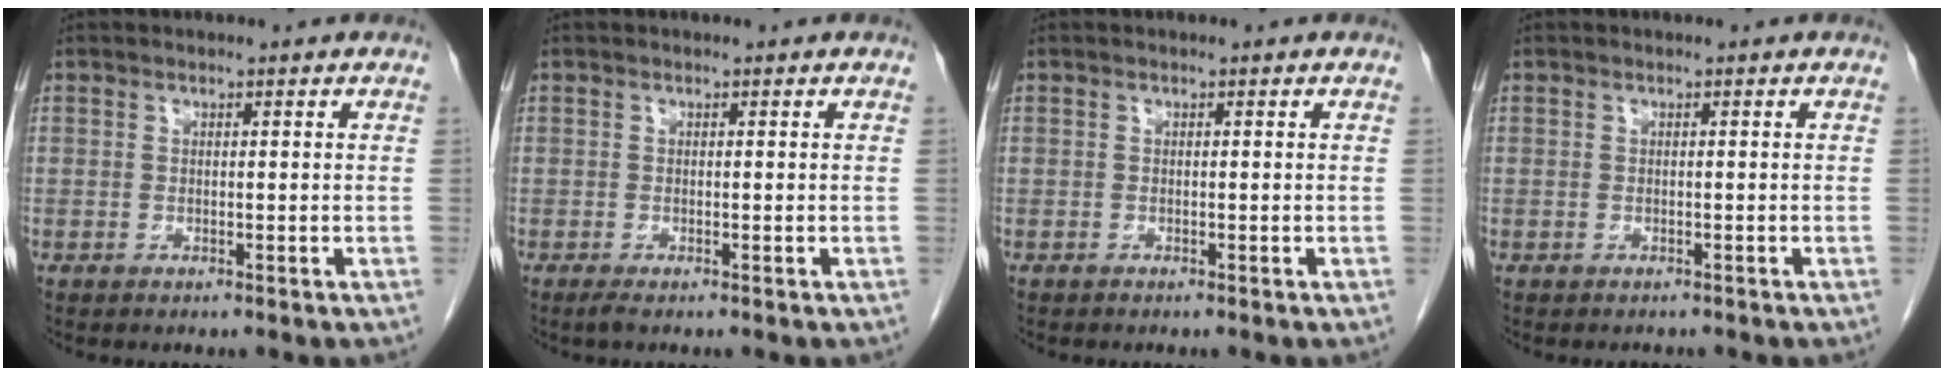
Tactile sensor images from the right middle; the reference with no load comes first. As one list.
[{"total": 0.8, "force": [-0.6, 0.0, 0.6], "torque": [-0.016, -0.005, -0.012]}, {"total": 0.0}, {"total": 1.2, "force": [-1.1, 0.4, 0.2], "torque": [-0.008, -0.002, -0.014]}]